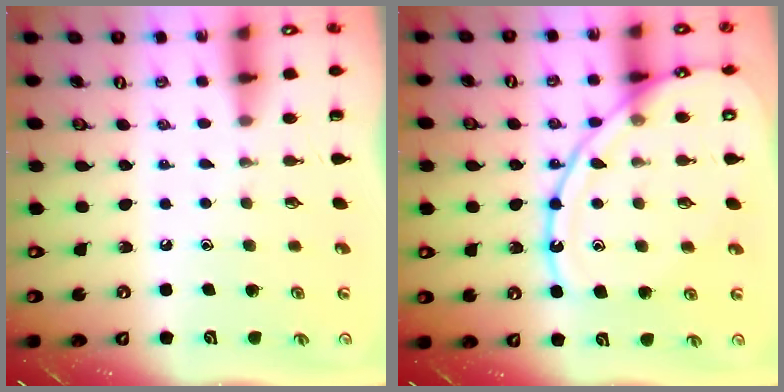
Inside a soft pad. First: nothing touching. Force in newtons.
{"total": 14.8, "press": 14.7, "slide": 1.4}